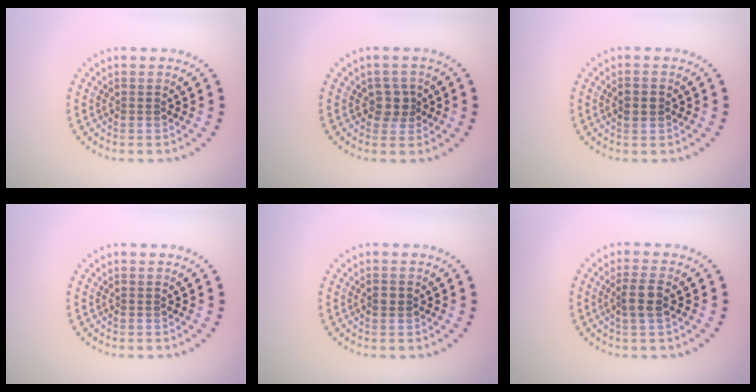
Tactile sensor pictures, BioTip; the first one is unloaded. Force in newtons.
{"total": 2.0, "press": 1.8, "slide": 1.0}
{"total": 1.4, "press": 1.4, "slide": 0.1}
{"total": 0.0}
{"total": 1.2, "press": 1.2, "slide": 0.0}
{"total": 2.3, "press": 2.0, "slide": 1.0}